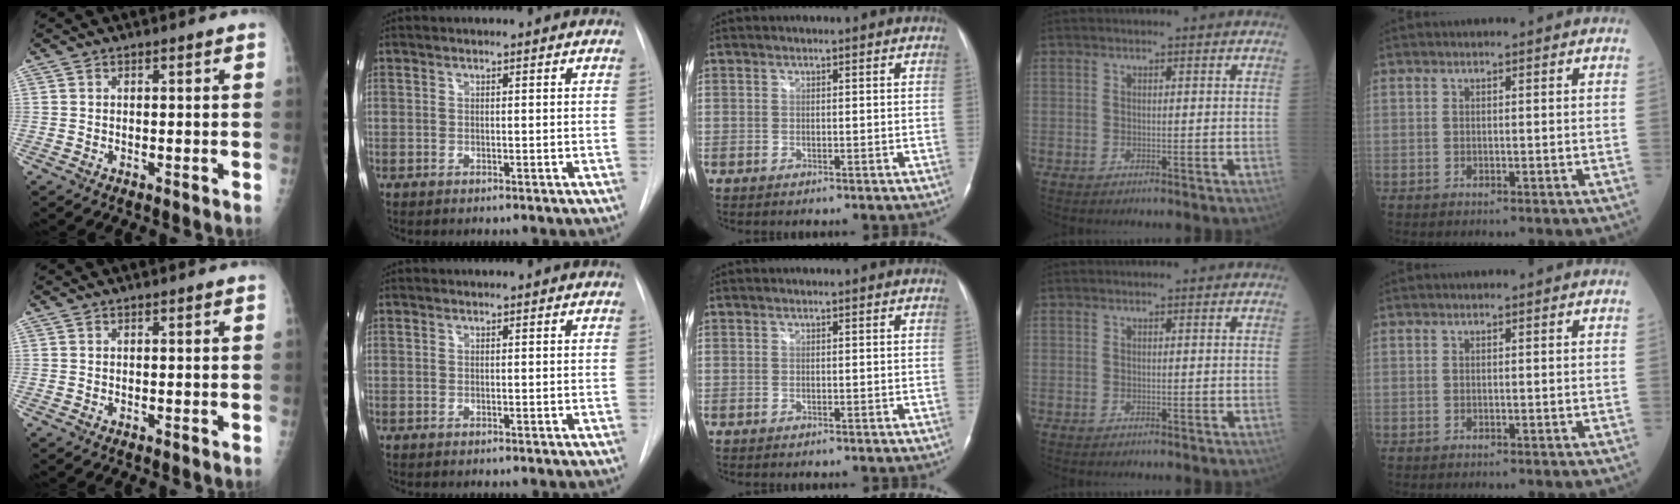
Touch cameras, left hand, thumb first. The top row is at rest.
{}